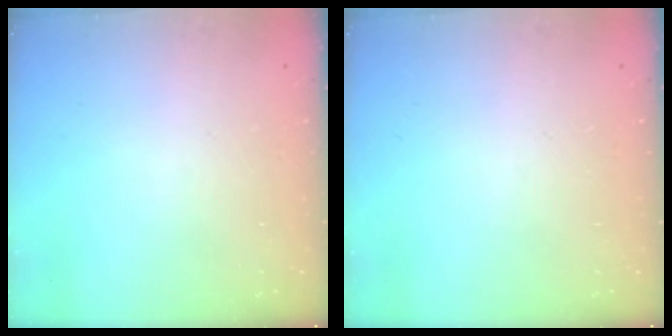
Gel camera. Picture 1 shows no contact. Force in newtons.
{"total": 0.0}